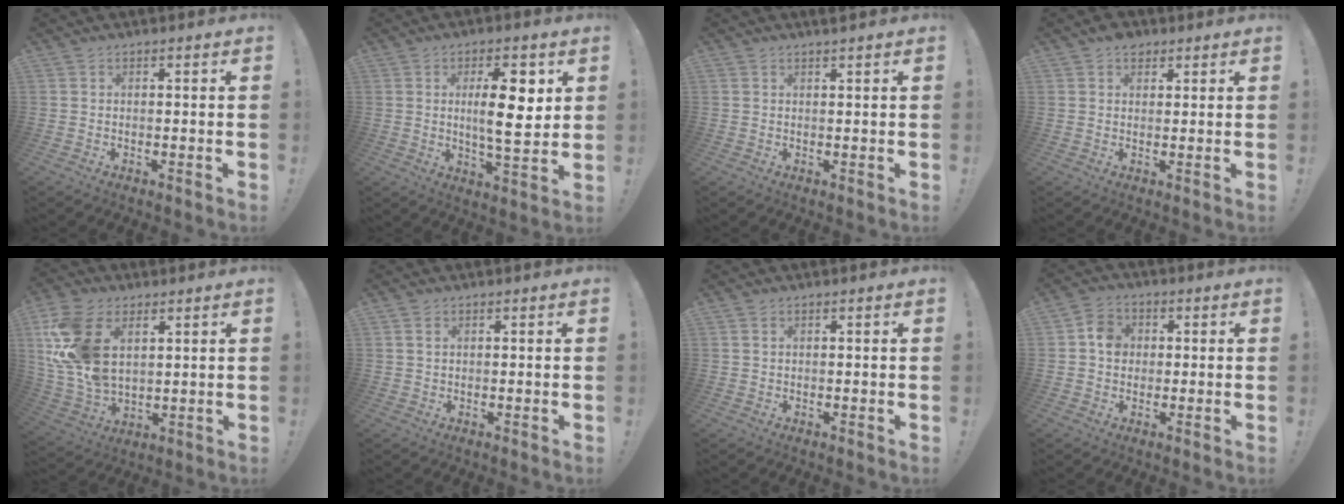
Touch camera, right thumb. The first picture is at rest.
{"total": 12.2, "force": [2.7, 3.8, 11.2], "torque": [-0.157, -0.007, 0.037]}
{"total": 1.1, "force": [1.0, -0.3, 0.5], "torque": [-0.001, -0.004, 0.016]}
{"total": 4.1, "force": [2.6, 2.8, 1.4], "torque": [-0.013, -0.009, 0.047]}
{"total": 17.7, "force": [5.9, 11.5, 12.1], "torque": [-0.249, -0.025, 0.109]}
{"total": 1.2, "force": [0.7, 0.6, 0.7], "torque": [-0.008, -0.003, 0.012]}
{"total": 0.9, "force": [0.6, 0.3, 0.6], "torque": [-0.004, -0.003, 0.009]}
{"total": 6.6, "force": [0.5, 5.7, 3.3], "torque": [-0.037, 0.009, 0.010]}